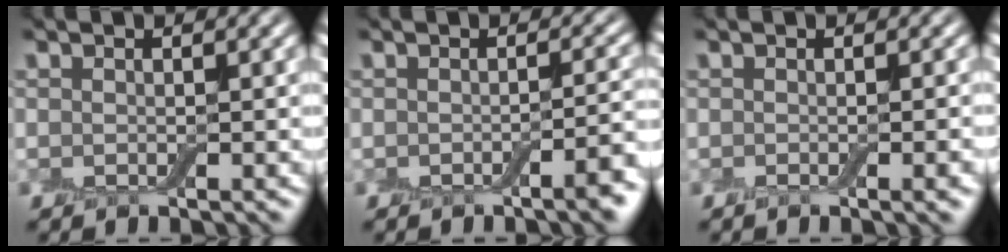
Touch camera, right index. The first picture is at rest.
{"total": 2.5, "force": [-1.2, 0.6, 2.1], "torque": [-0.023, 0.005, -0.022]}
{"total": 2.2, "force": [-0.7, 0.7, 1.9], "torque": [-0.015, 0.000, -0.009]}